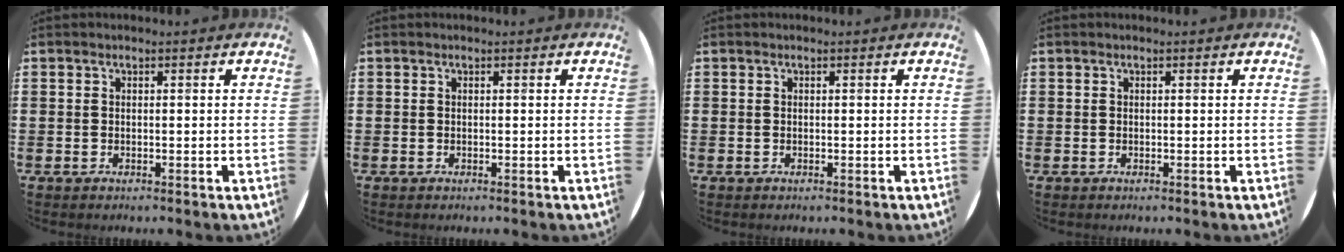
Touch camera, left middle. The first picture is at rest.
{"total": 0.0}
{"total": 0.0}
{"total": 0.0}